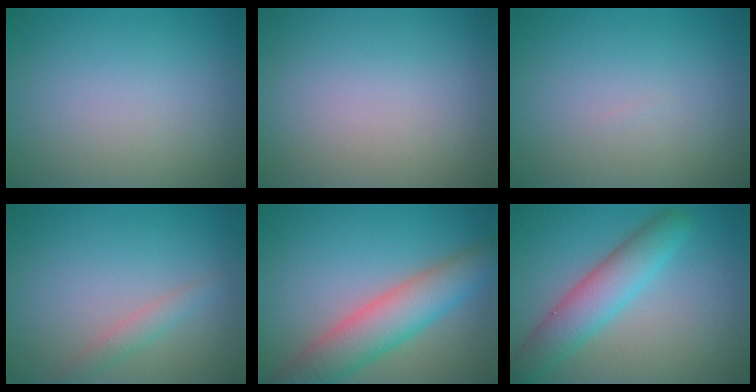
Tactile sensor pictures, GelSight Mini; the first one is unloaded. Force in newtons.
{"total": 0.0}
{"total": 0.0}
{"total": 1.4, "press": 1.4, "slide": 0.1}
{"total": 6.4, "press": 6.4, "slide": 0.5}
{"total": 5.1, "press": 5.1, "slide": 0.3}